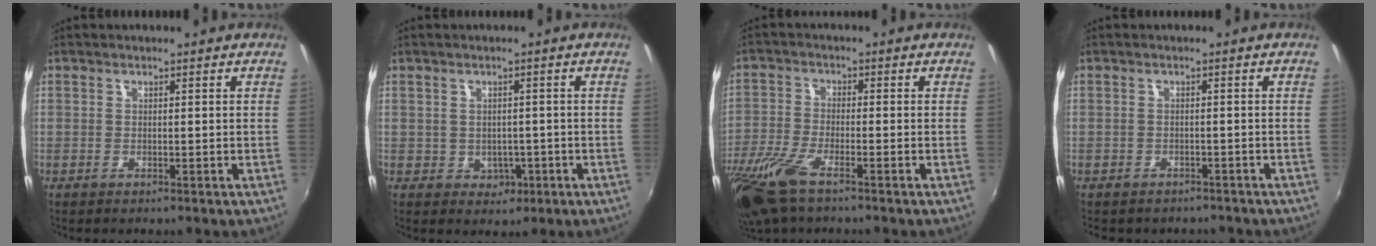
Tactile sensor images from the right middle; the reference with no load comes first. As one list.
[{"total": 2.3, "force": [-0.3, 2.1, 0.8], "torque": [-0.013, 0.001, 0.008]}, {"total": 11.9, "force": [-8.1, 3.1, 8.1], "torque": [-0.193, -0.042, -0.160]}, {"total": 2.9, "force": [-2.6, 1.1, 0.7], "torque": [-0.017, -0.013, -0.031]}]